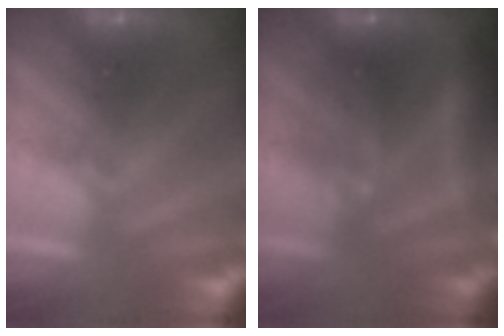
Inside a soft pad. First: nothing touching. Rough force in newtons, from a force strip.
{"total": 7.4}